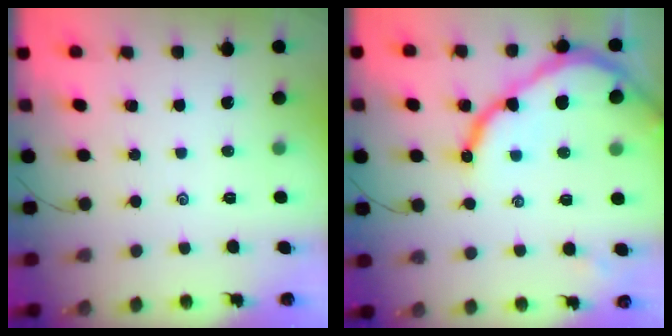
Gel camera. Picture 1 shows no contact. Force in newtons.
{"total": 15.5, "press": 15.4, "slide": 1.4}